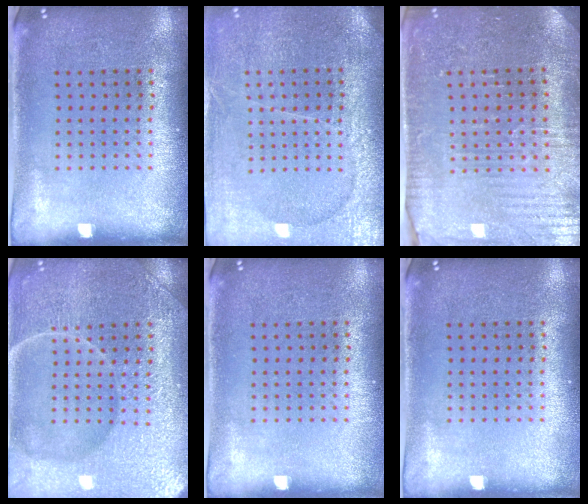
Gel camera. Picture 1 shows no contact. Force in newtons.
{"total": 3.5, "press": 3.2, "slide": 1.4}
{"total": 3.4, "press": 3.4, "slide": 0.5}
{"total": 5.6, "press": 5.6, "slide": 0.6}
{"total": 0.0}
{"total": 0.0}